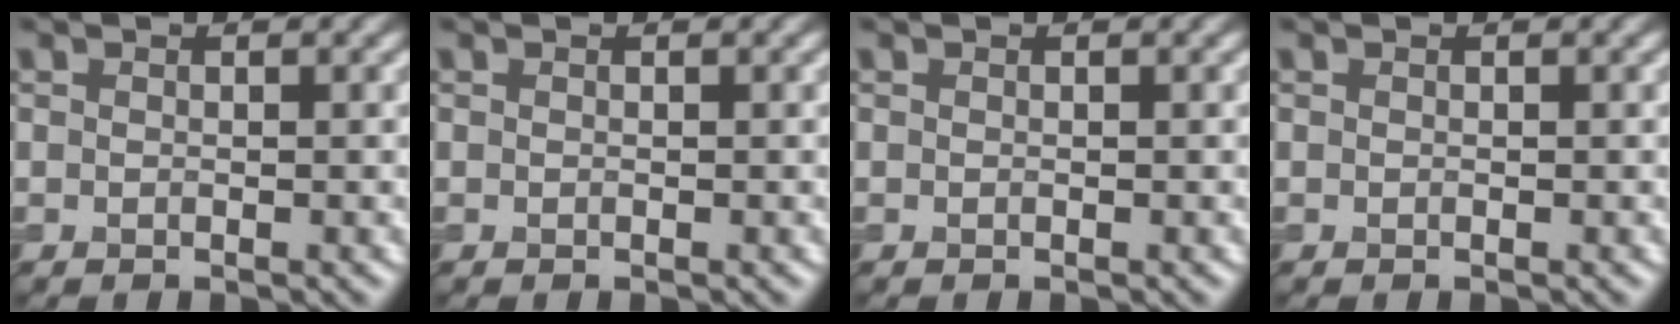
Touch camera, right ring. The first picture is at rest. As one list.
[{"total": 0.0}, {"total": 0.0}, {"total": 0.0}]